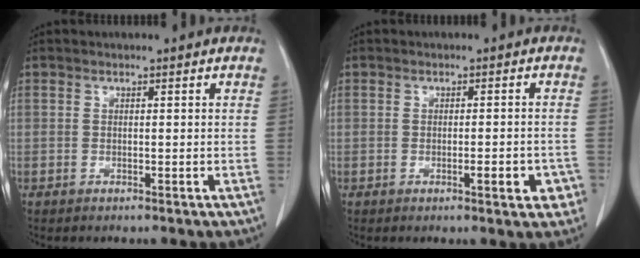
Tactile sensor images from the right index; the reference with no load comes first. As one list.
[{"total": 4.2, "force": [-1.6, 1.1, 3.8], "torque": [-0.045, -0.001, -0.018]}]